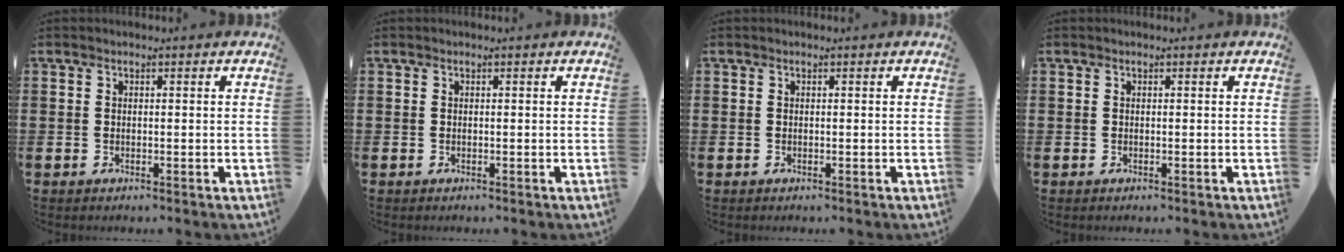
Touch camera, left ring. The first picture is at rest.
{"total": 0.0}
{"total": 0.0}
{"total": 0.0}